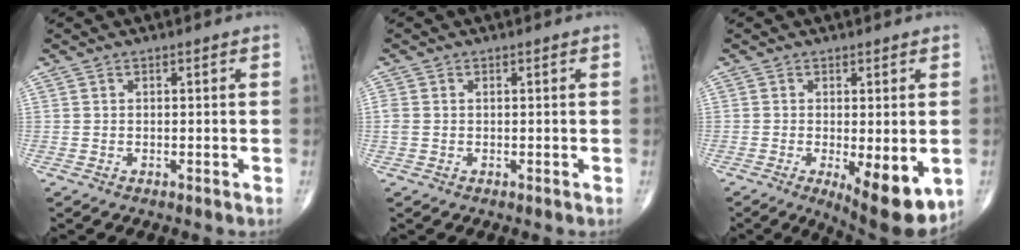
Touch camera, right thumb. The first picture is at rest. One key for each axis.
{"total": 1.4, "fx": 0.0, "fy": 1.0, "fz": 0.9, "tx": -0.035, "ty": 0.006, "tz": 0.001}
{"total": 11.0, "fx": -3.1, "fy": 3.7, "fz": 9.9, "tx": -0.130, "ty": -0.023, "tz": -0.035}